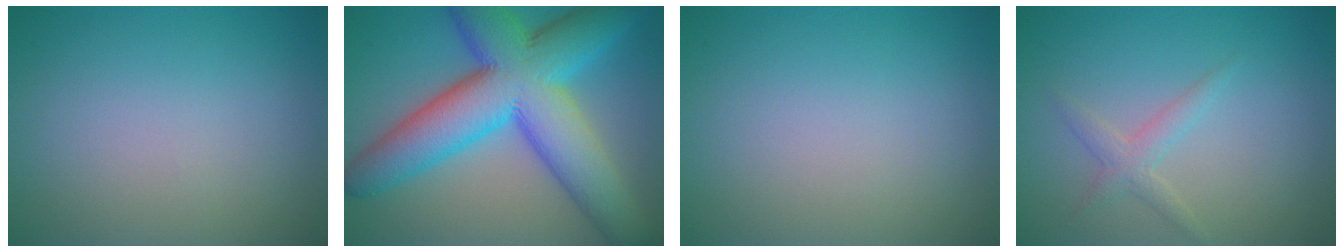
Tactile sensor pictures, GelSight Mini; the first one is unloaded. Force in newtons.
{"total": 13.5, "press": 13.5, "slide": 0.0}
{"total": 0.0}
{"total": 1.7, "press": 1.7, "slide": 0.1}